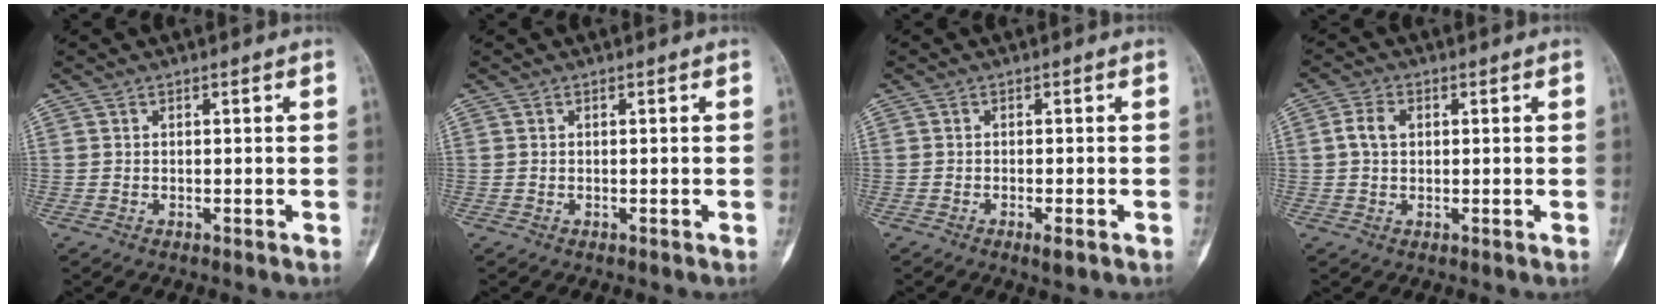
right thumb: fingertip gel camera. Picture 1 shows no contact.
{"total": 0.0}
{"total": 1.9, "force": [-0.9, 0.5, 1.6], "torque": [-0.024, -0.002, -0.014]}
{"total": 3.7, "force": [0.7, 2.6, 2.6], "torque": [-0.054, 0.009, 0.010]}